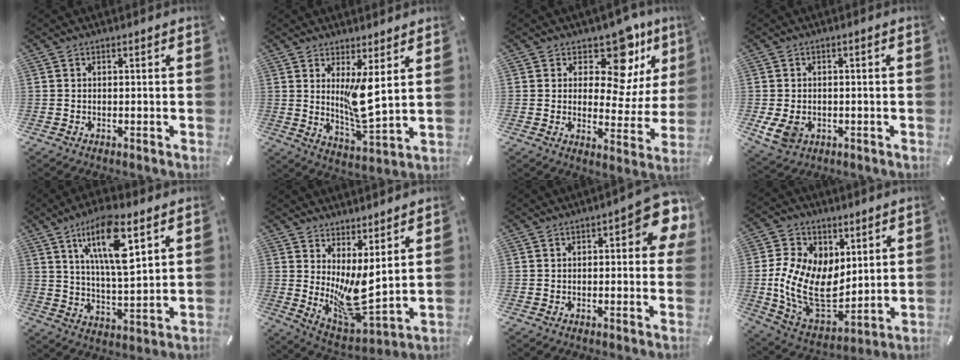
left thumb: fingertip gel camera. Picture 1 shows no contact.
{"total": 9.4, "force": [2.9, 2.3, 8.6], "torque": [-0.155, -0.037, 0.042]}
{"total": 14.1, "force": [8.5, 7.4, 8.5], "torque": [-0.116, -0.064, 0.146]}
{"total": 5.2, "force": [-1.2, 4.1, 3.0], "torque": [-0.068, -0.003, -0.024]}
{"total": 14.9, "force": [7.8, 4.6, 11.8], "torque": [-0.210, -0.016, 0.131]}
{"total": 10.4, "force": [2.5, 4.3, 9.1], "torque": [-0.158, -0.069, 0.052]}
{"total": 9.6, "force": [2.3, 3.8, 8.6], "torque": [-0.099, -0.017, 0.036]}
{"total": 16.6, "force": [1.6, 12.4, 10.9], "torque": [-0.245, -0.029, 0.034]}